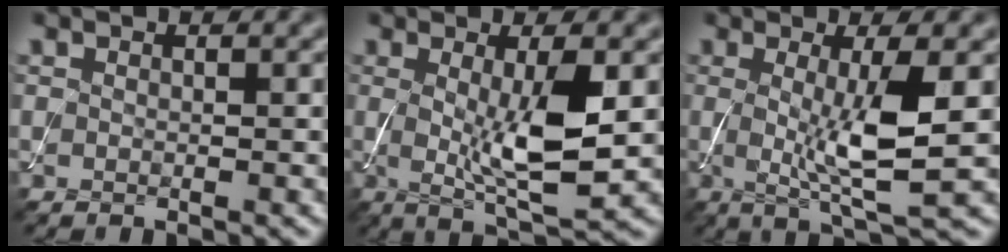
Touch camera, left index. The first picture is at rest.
{"total": 6.3, "force": [0.2, 1.4, 6.2], "torque": [-0.105, -0.014, 0.008]}
{"total": 5.8, "force": [0.2, 1.0, 5.7], "torque": [-0.102, -0.014, 0.004]}